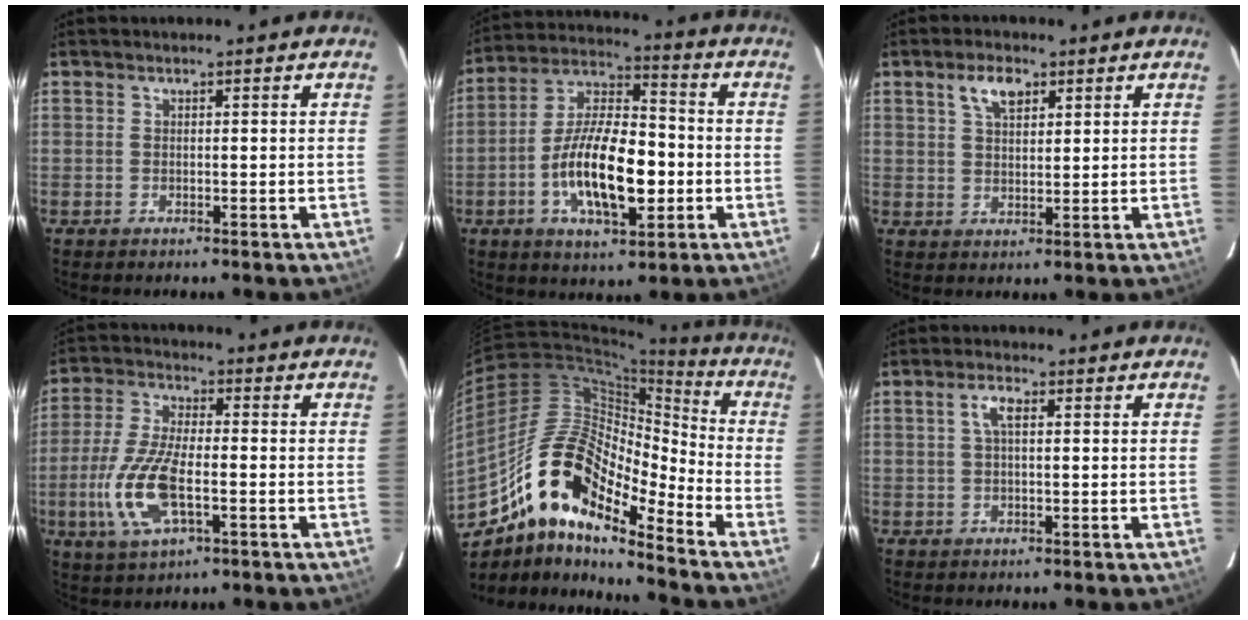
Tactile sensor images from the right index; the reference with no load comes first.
{"total": 16.4, "force": [-3.9, 6.7, 14.5], "torque": [-0.274, 0.005, -0.069]}
{"total": 5.0, "force": [2.7, 2.5, 3.4], "torque": [-0.060, 0.011, 0.049]}
{"total": 12.6, "force": [-3.5, 4.8, 11.1], "torque": [-0.244, -0.007, -0.068]}
{"total": 17.5, "force": [-12.1, 5.6, 11.4], "torque": [-0.189, 0.002, -0.242]}
{"total": 2.8, "force": [0.6, 1.0, 2.6], "torque": [-0.053, 0.008, 0.012]}